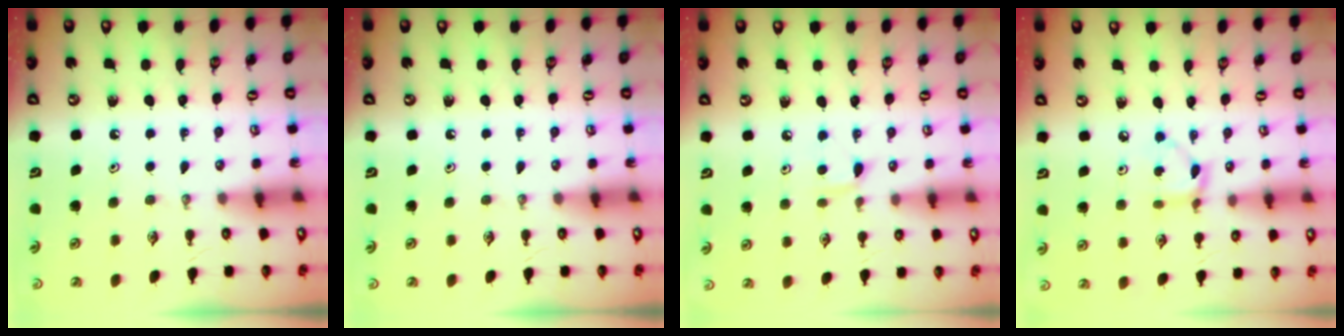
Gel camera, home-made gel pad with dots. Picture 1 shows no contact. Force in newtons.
{"total": 0.0}
{"total": 5.7, "press": 5.7, "slide": 0.8}
{"total": 4.4, "press": 4.4, "slide": 0.1}